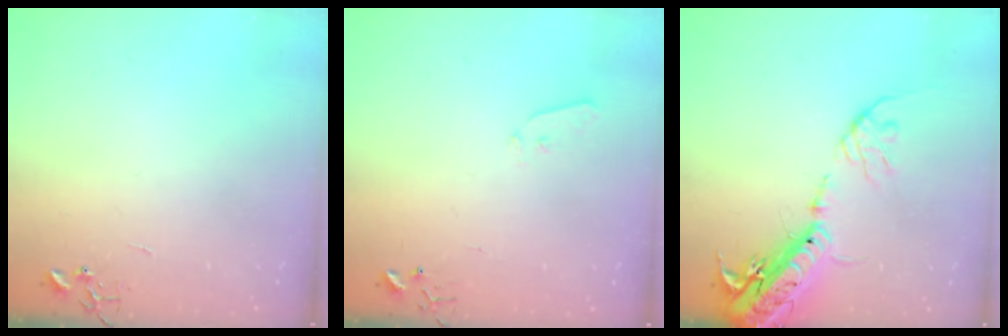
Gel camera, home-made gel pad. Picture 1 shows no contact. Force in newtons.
{"total": 4.0, "press": 3.9, "slide": 0.6}
{"total": 19.6, "press": 19.1, "slide": 4.3}